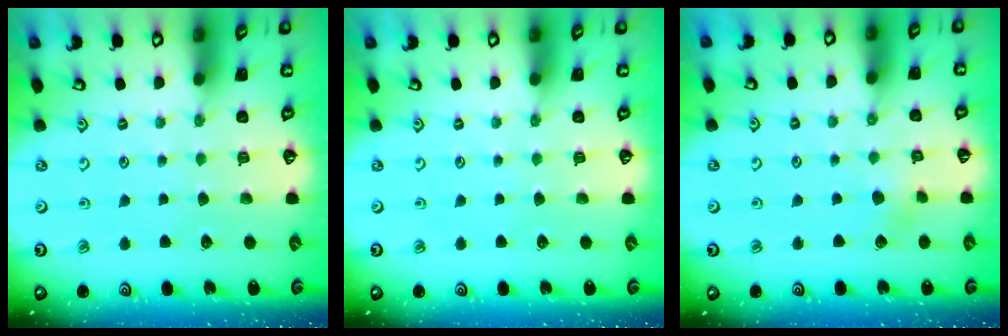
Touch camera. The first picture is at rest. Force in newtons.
{"total": 0.0}
{"total": 3.0, "press": 3.0, "slide": 0.3}